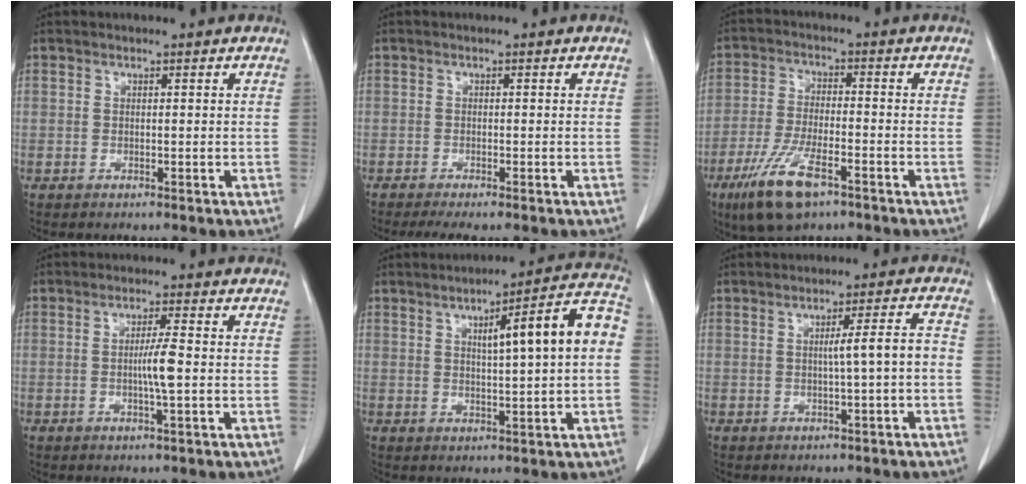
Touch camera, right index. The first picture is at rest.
{"total": 4.1, "force": [-3.3, 0.2, 2.4], "torque": [-0.034, -0.008, -0.050]}
{"total": 10.3, "force": [-6.1, 2.7, 7.8], "torque": [-0.163, -0.020, -0.107]}
{"total": 3.8, "force": [-0.3, -0.3, 3.8], "torque": [-0.070, -0.002, -0.005]}
{"total": 11.9, "force": [1.8, 0.7, 11.7], "torque": [-0.162, 0.027, 0.023]}
{"total": 4.3, "force": [-0.7, -0.4, 4.2], "torque": [-0.065, 0.007, -0.008]}